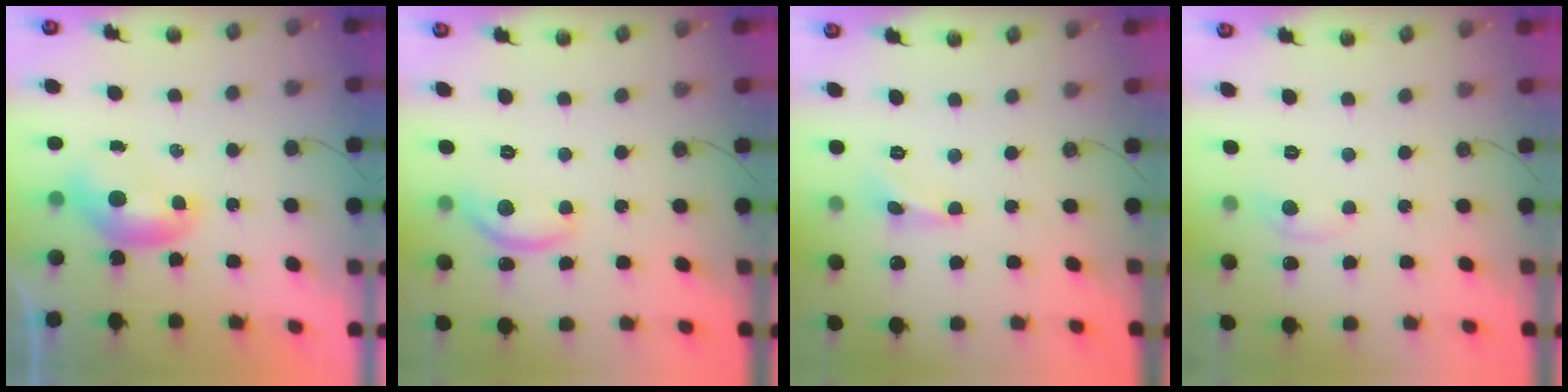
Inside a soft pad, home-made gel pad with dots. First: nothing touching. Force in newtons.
{"total": 7.1, "press": 7.1, "slide": 0.7}
{"total": 2.4, "press": 2.3, "slide": 0.5}
{"total": 1.0, "press": 0.7, "slide": 0.7}